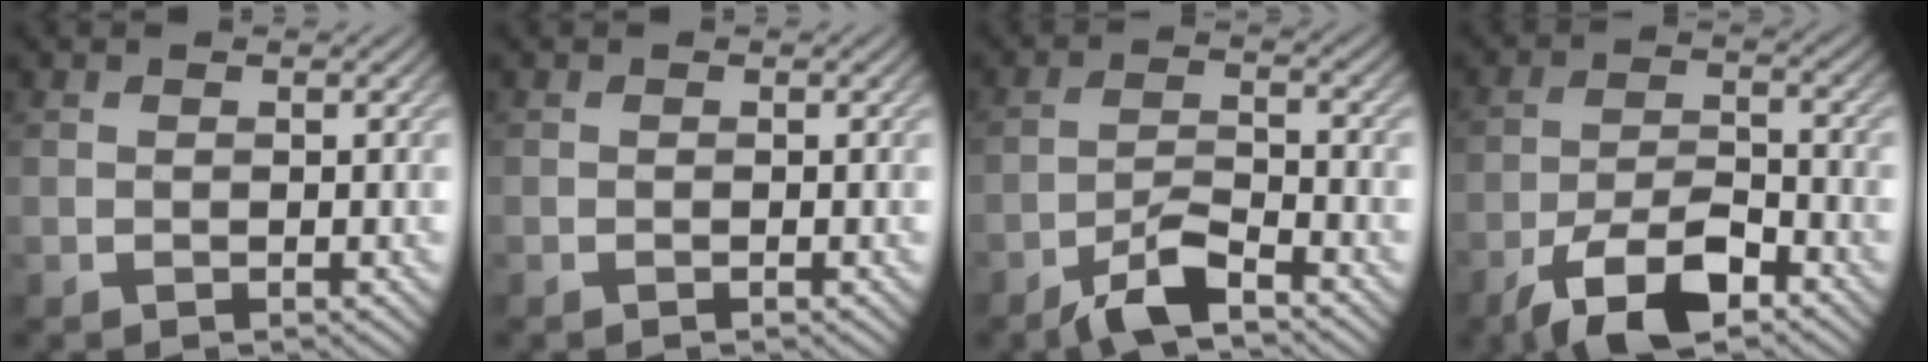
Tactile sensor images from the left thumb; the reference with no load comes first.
{"total": 0.0}
{"total": 5.6, "force": [-4.2, 1.2, 3.5], "torque": [-0.070, 0.003, -0.084]}
{"total": 8.2, "force": [-5.6, 2.7, 5.4], "torque": [-0.100, 0.002, -0.110]}